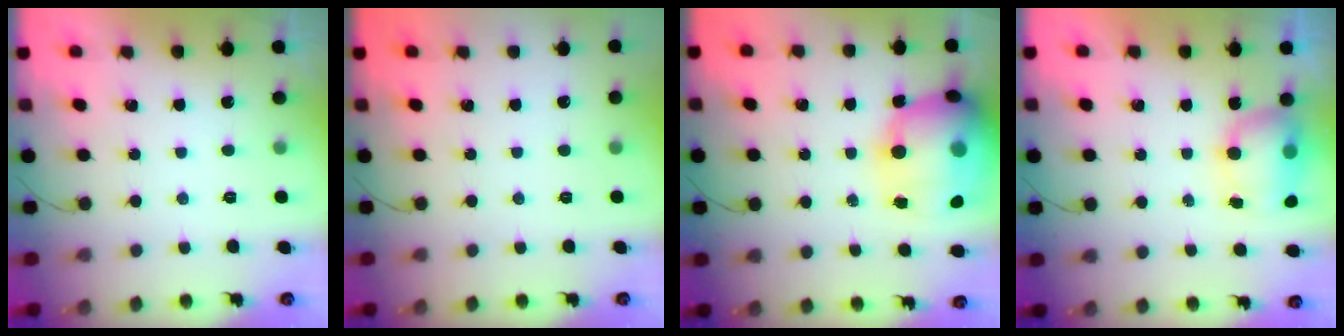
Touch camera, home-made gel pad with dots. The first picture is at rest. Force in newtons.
{"total": 0.0}
{"total": 26.4, "press": 25.8, "slide": 5.3}
{"total": 11.3, "press": 8.5, "slide": 7.5}